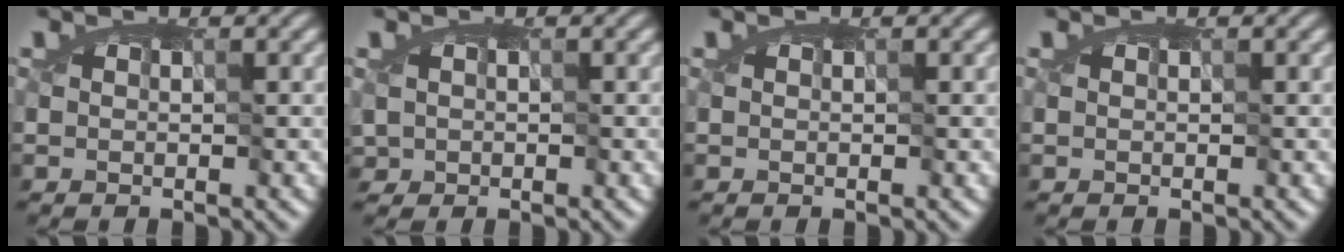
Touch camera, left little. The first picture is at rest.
{"total": 1.3, "force": [-0.2, 1.1, 0.7], "torque": [-0.019, 0.006, -0.002]}
{"total": 0.0}
{"total": 0.0}